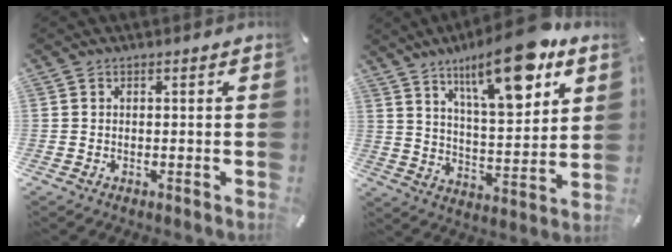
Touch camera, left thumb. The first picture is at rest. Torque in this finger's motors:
{"motor_torque": [2.58, 2.43, 1.56, -1.21, 0.43]}